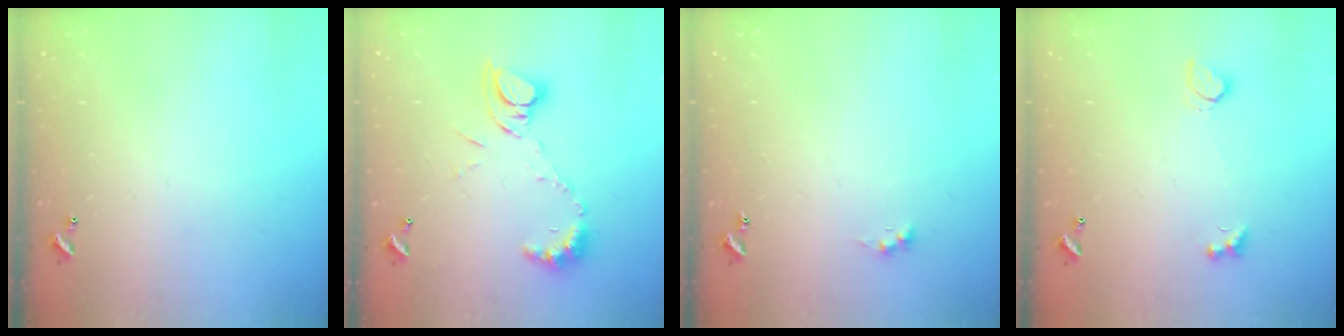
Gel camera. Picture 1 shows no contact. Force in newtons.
{"total": 10.0, "press": 10.0, "slide": 0.9}
{"total": 0.8, "press": 0.7, "slide": 0.4}
{"total": 2.3, "press": 1.9, "slide": 1.1}